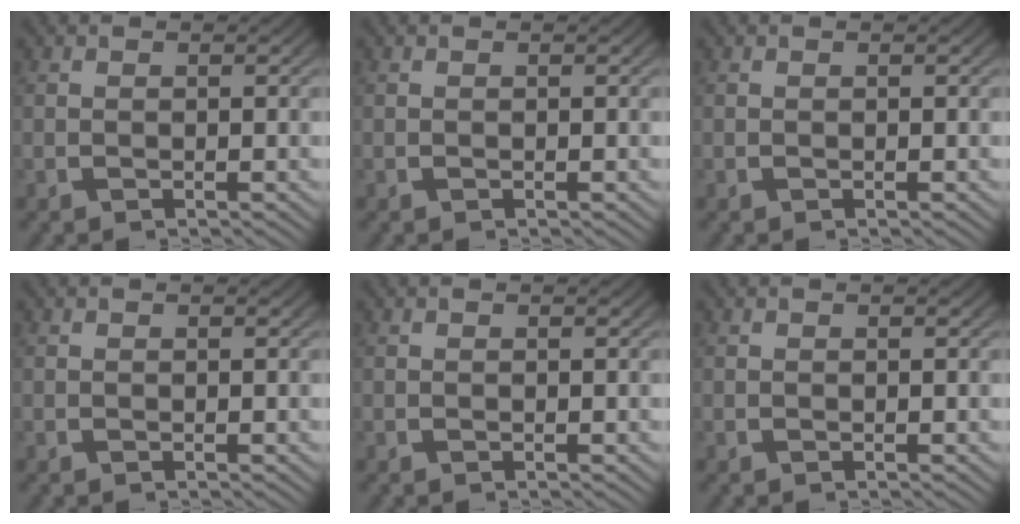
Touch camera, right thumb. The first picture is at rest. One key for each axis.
{"total": 0.0}
{"total": 0.0}
{"total": 0.0}
{"total": 0.0}
{"total": 0.0}